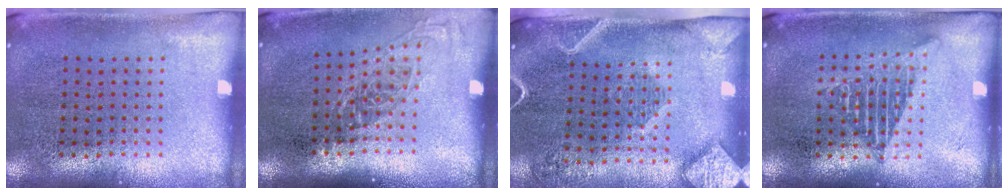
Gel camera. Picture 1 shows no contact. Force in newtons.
{"total": 1.3, "press": 1.1, "slide": 0.8}
{"total": 2.5, "press": 1.9, "slide": 1.5}
{"total": 1.3, "press": 1.3, "slide": 0.1}